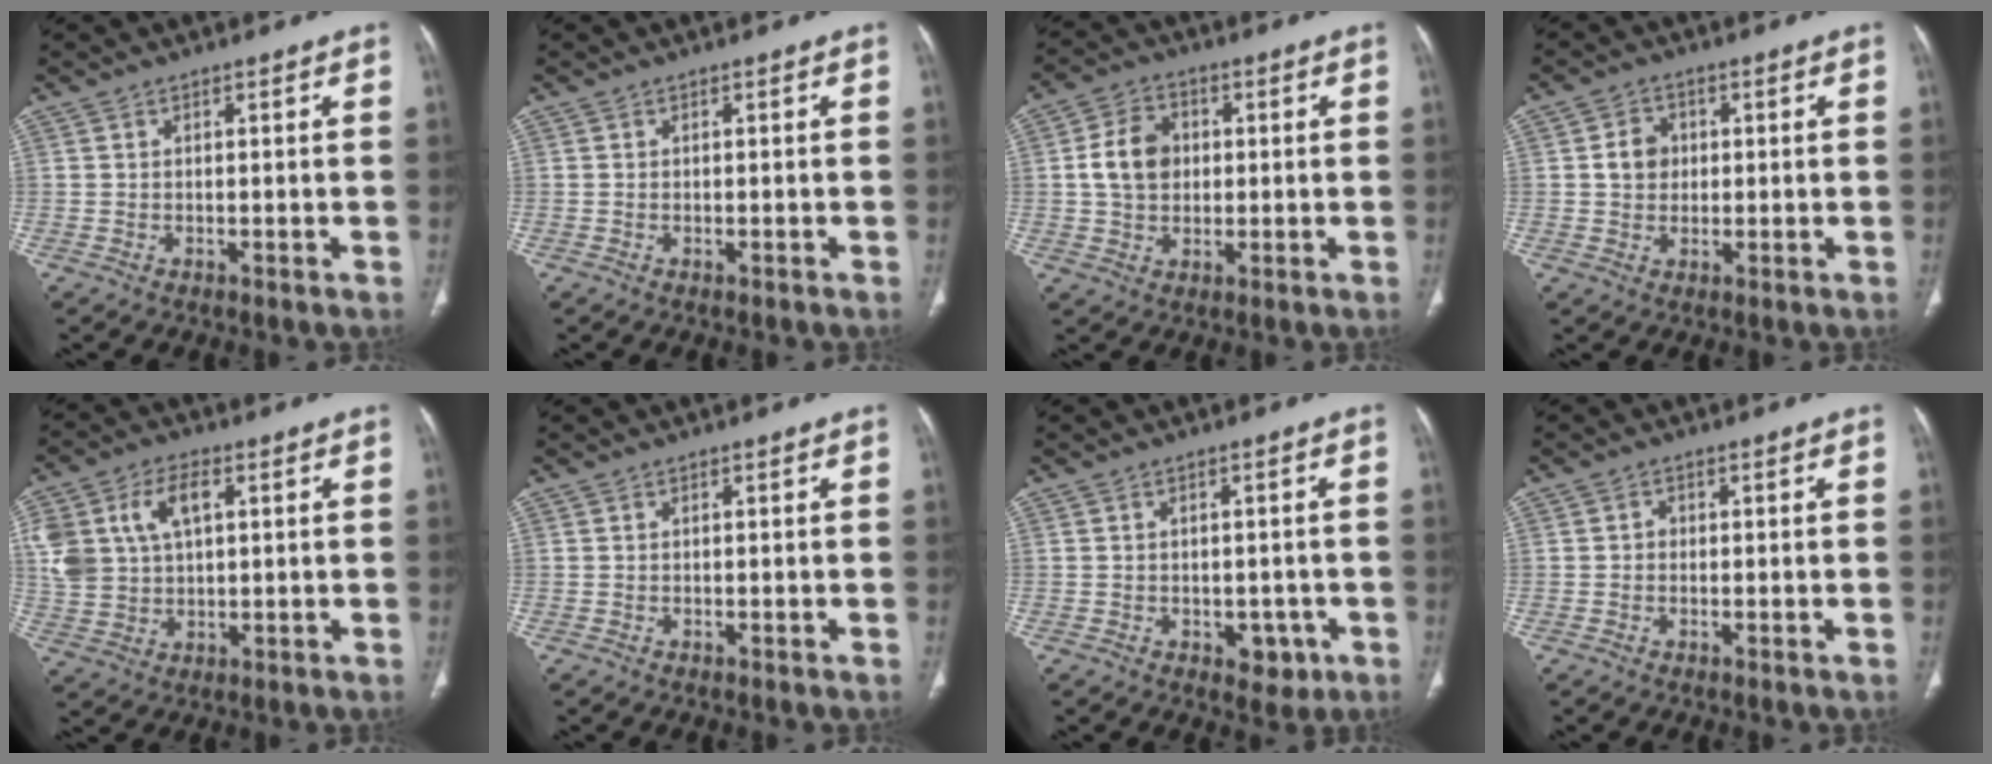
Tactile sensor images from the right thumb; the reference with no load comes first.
{"total": 0.6, "force": [-0.5, -0.2, 0.2], "torque": [-0.009, 0.003, -0.010]}
{"total": 8.6, "force": [0.8, 6.7, 5.3], "torque": [-0.076, 0.008, 0.010]}
{"total": 4.8, "force": [0.6, 4.1, 2.3], "torque": [-0.022, 0.005, 0.006]}
{"total": 13.6, "force": [3.9, 8.8, 9.5], "torque": [-0.199, 0.008, 0.081]}
{"total": 0.0}
{"total": 4.3, "force": [-1.6, 2.9, 2.7], "torque": [-0.010, 0.006, -0.014]}
{"total": 1.1, "force": [-0.1, 1.0, 0.5], "torque": [-0.002, 0.004, -0.004]}